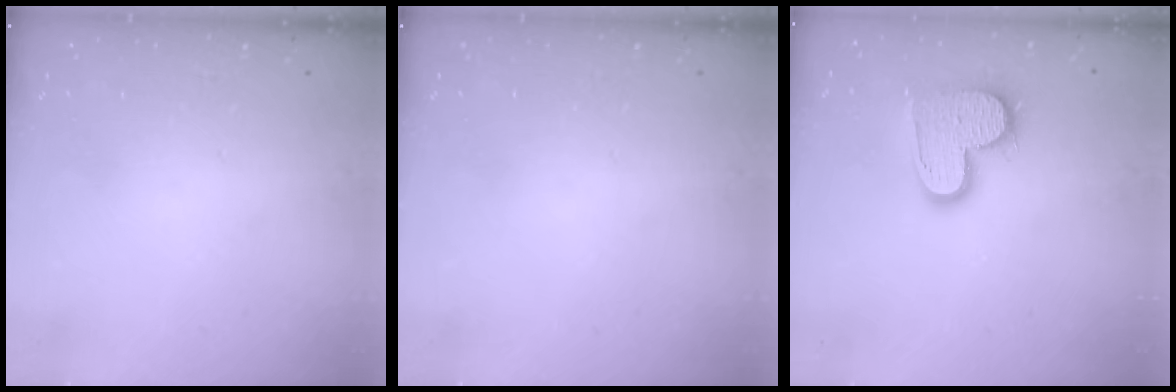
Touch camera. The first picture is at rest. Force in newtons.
{"total": 0.0}
{"total": 14.8, "press": 14.8, "slide": 1.1}